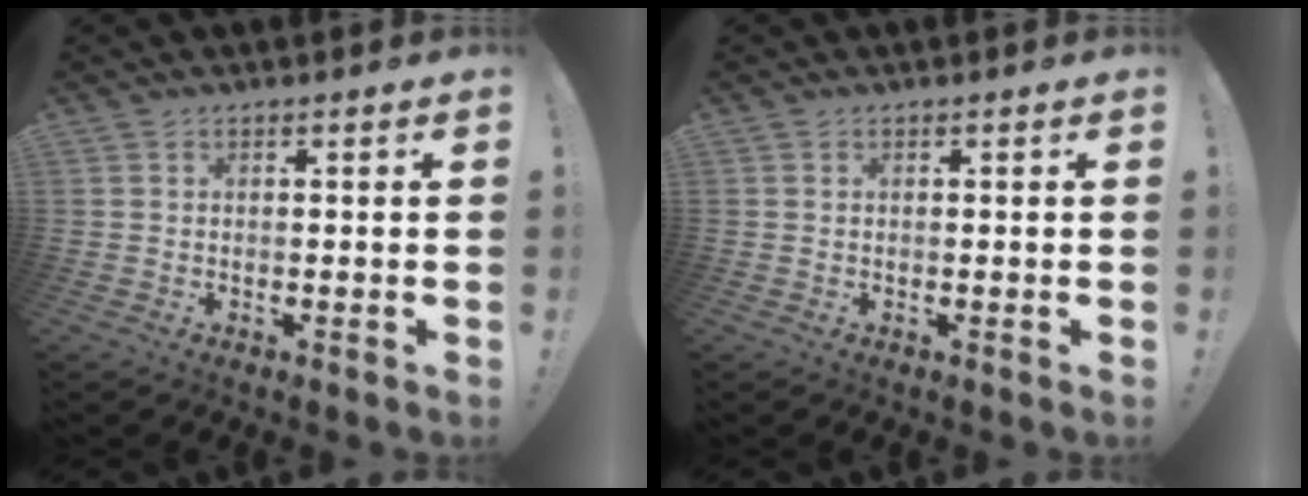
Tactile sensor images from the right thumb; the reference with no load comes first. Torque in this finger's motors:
{"motor_torque": [0.43, 0.51, 0.00, -0.13, 0.00]}